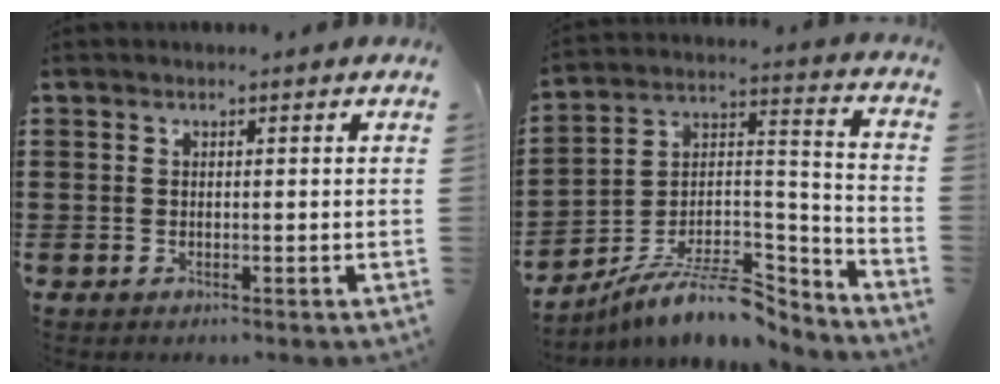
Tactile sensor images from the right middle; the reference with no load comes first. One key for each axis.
{"total": 10.1, "fx": -8.2, "fy": 2.3, "fz": 5.4, "tx": -0.105, "ty": 0.011, "tz": -0.161}